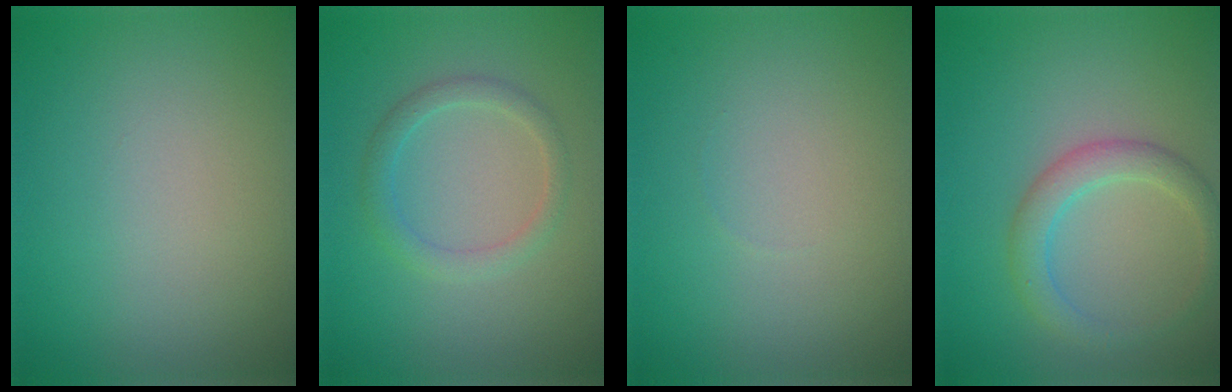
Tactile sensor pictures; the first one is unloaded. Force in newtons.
{"total": 2.0, "press": 1.9, "slide": 0.1}
{"total": 0.0}
{"total": 2.8, "press": 2.8, "slide": 0.1}